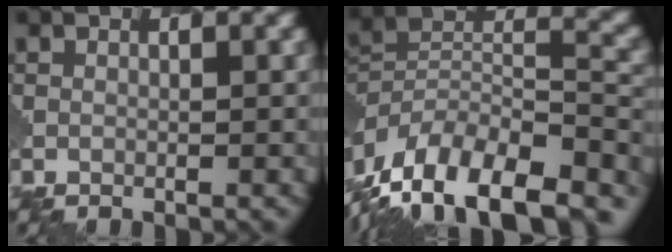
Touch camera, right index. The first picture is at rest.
{"total": 16.8, "force": [-11.6, 8.0, 9.2], "torque": [-0.174, 0.006, -0.184]}